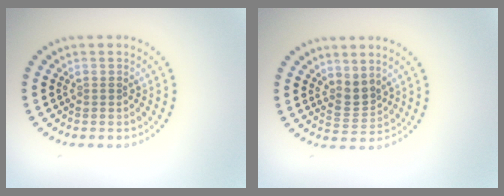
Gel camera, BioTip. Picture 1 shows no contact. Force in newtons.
{"total": 2.2, "press": 1.6, "slide": 1.6}